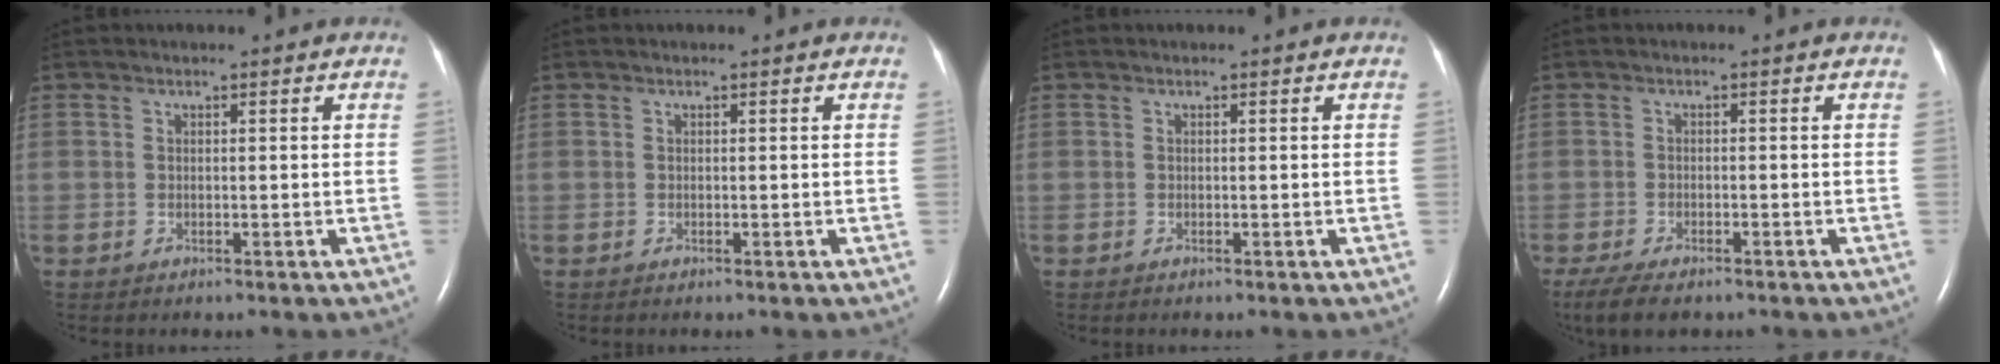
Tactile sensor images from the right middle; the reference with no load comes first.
{"total": 0.0}
{"total": 0.0}
{"total": 6.1, "force": [-4.5, 1.9, 3.7], "torque": [-0.069, -0.017, -0.071]}